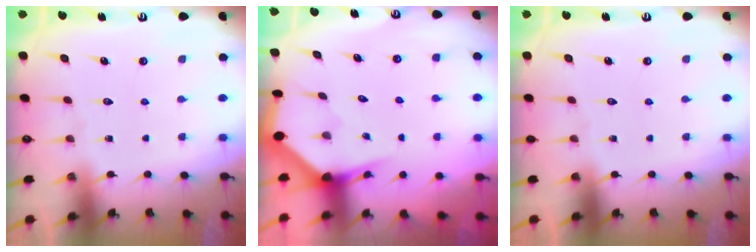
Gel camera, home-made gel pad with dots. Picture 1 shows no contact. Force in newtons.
{"total": 3.4, "press": 3.3, "slide": 0.5}
{"total": 0.0}